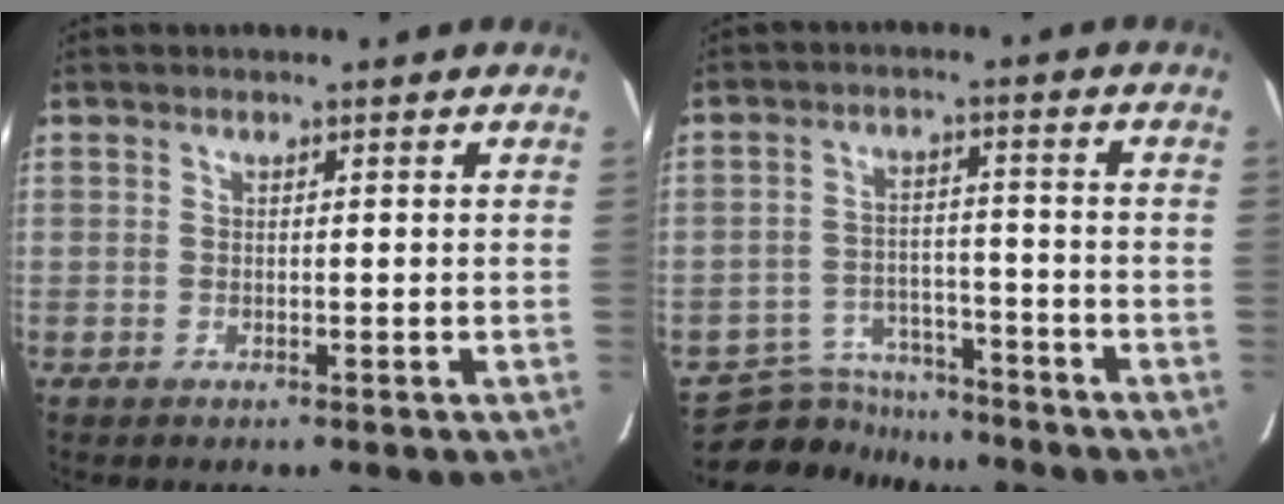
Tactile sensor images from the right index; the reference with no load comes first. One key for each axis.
{"total": 9.5, "fx": -8.7, "fy": 3.8, "fz": 0.8, "tx": -0.041, "ty": 0.014, "tz": -0.134}